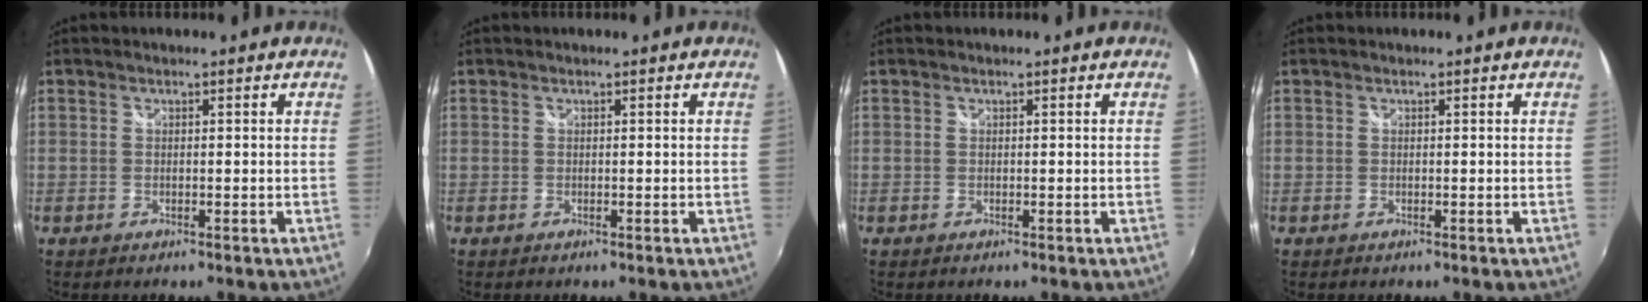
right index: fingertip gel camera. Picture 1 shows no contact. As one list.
[{"total": 0.0}, {"total": 0.0}, {"total": 0.0}]